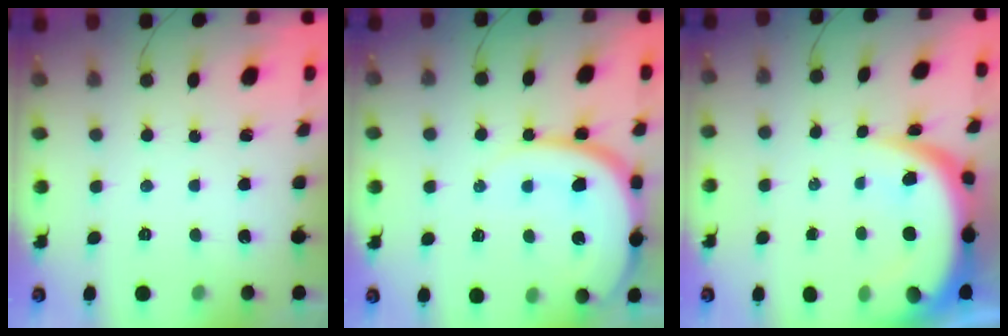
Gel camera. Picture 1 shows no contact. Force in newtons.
{"total": 13.7, "press": 13.7, "slide": 1.4}
{"total": 11.6, "press": 11.5, "slide": 1.0}